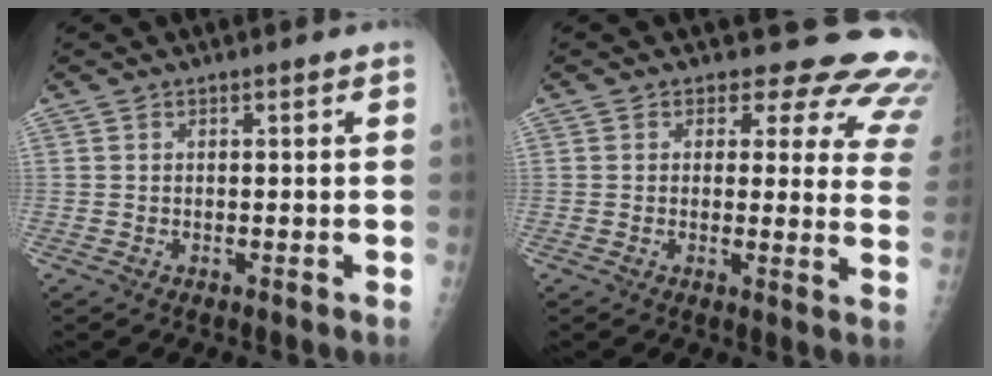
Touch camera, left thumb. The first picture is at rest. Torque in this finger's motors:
{"motor_torque": [0.23, 0.14, -0.23, -0.37, 0.06]}